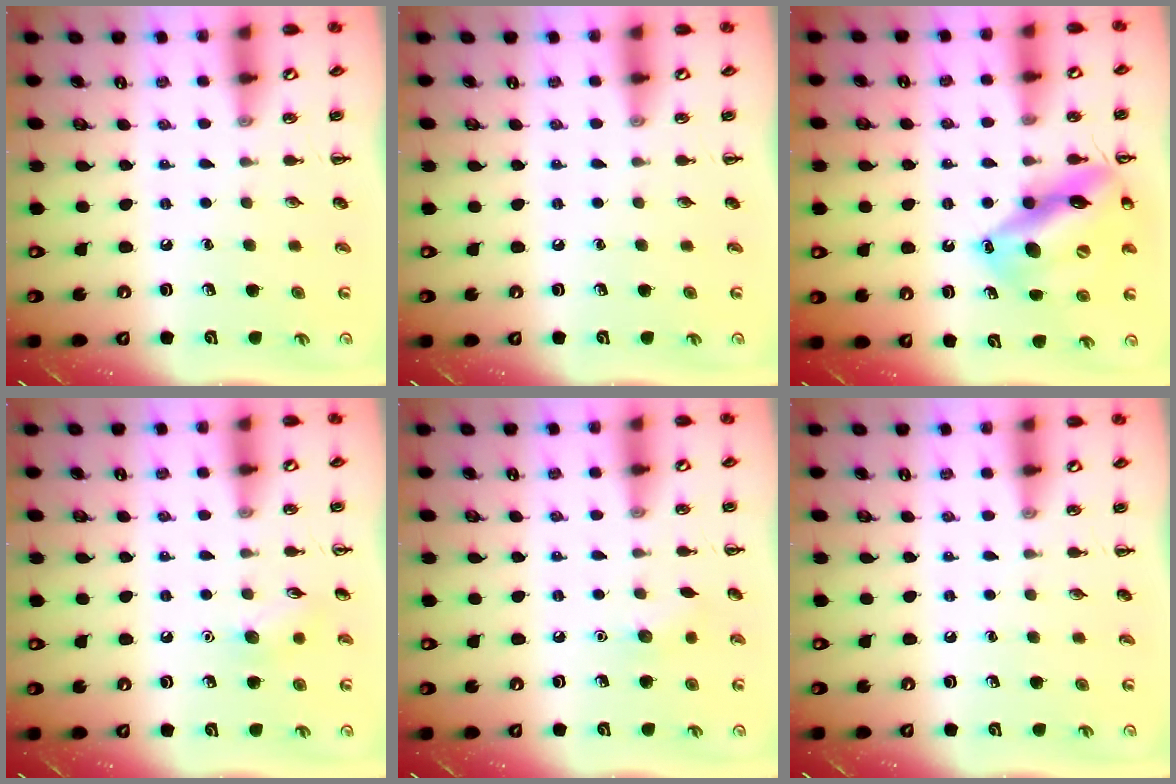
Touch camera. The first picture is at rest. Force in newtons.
{"total": 0.0}
{"total": 16.5, "press": 16.3, "slide": 2.7}
{"total": 7.7, "press": 7.5, "slide": 1.6}
{"total": 5.4, "press": 5.2, "slide": 1.4}
{"total": 0.0}